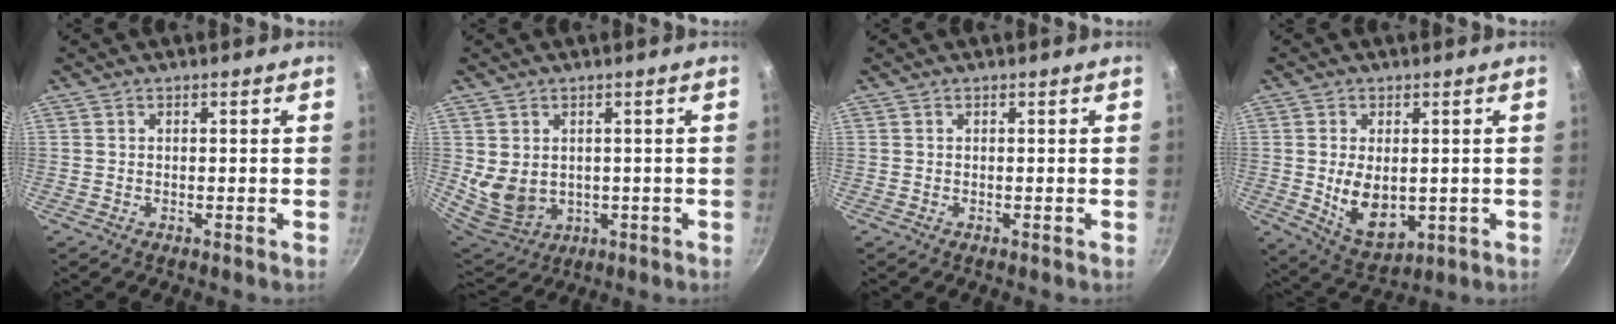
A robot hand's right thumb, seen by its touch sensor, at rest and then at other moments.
{"total": 9.1, "force": [0.5, 7.3, 5.5], "torque": [-0.089, -0.017, 0.036]}
{"total": 0.0}
{"total": 9.9, "force": [-0.3, 6.1, 7.8], "torque": [-0.120, -0.015, 0.017]}